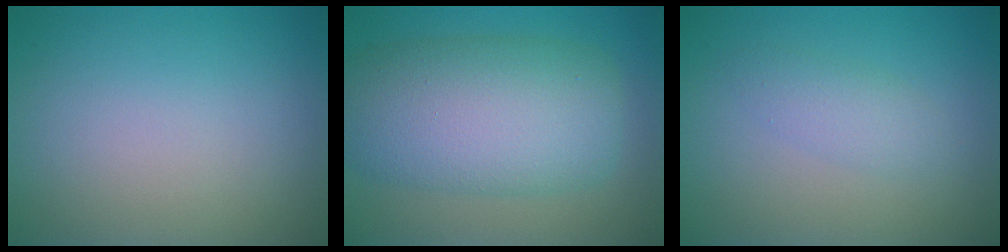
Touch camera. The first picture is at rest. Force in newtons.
{"total": 10.0, "press": 9.9, "slide": 0.4}
{"total": 1.9, "press": 1.9, "slide": 0.1}